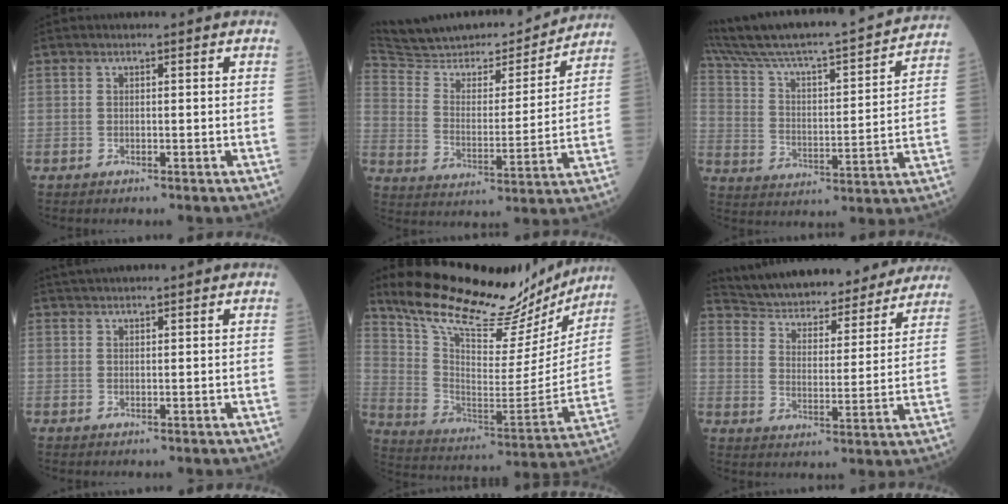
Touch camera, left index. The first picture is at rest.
{"total": 20.3, "force": [18.9, 4.4, 5.8], "torque": [-0.095, -0.006, 0.285]}
{"total": 25.1, "force": [22.5, 2.0, 10.8], "torque": [-0.179, -0.005, 0.331]}
{"total": 5.8, "force": [5.3, 0.3, 2.3], "torque": [-0.028, 0.038, 0.082]}
{"total": 27.2, "force": [24.3, 6.3, 10.6], "torque": [-0.173, -0.039, 0.351]}
{"total": 25.0, "force": [23.0, 6.0, 7.8], "torque": [-0.123, -0.015, 0.309]}